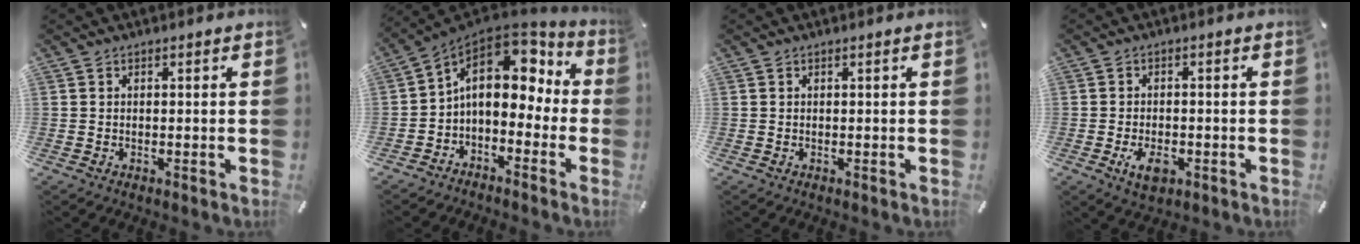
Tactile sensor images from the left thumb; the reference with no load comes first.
{"total": 12.8, "force": [2.6, 8.6, 9.1], "torque": [-0.161, -0.019, 0.041]}
{"total": 0.0}
{"total": 5.0, "force": [-1.9, 3.0, 3.5], "torque": [-0.068, 0.000, -0.037]}